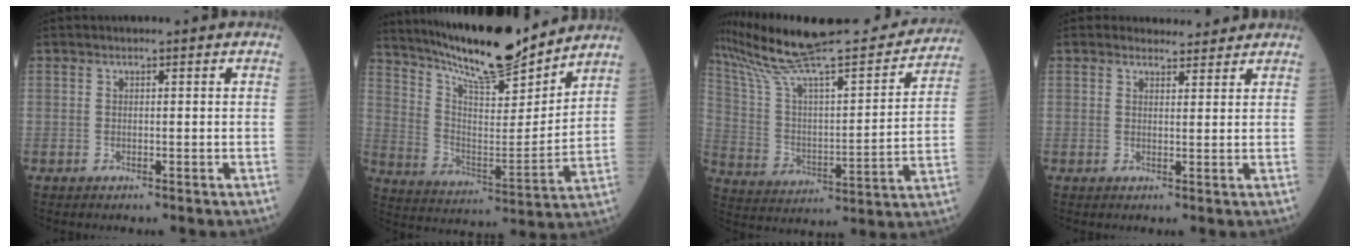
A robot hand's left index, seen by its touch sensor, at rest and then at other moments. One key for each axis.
{"total": 18.0, "fx": 15.8, "fy": 2.2, "fz": 8.4, "tx": -0.151, "ty": -0.012, "tz": 0.266}
{"total": 27.1, "fx": 24.2, "fy": 3.6, "fz": 11.8, "tx": -0.208, "ty": -0.016, "tz": 0.357}
{"total": 2.8, "fx": 2.7, "fy": 1.0, "fz": -0.1, "tx": -0.002, "ty": 0.002, "tz": 0.034}